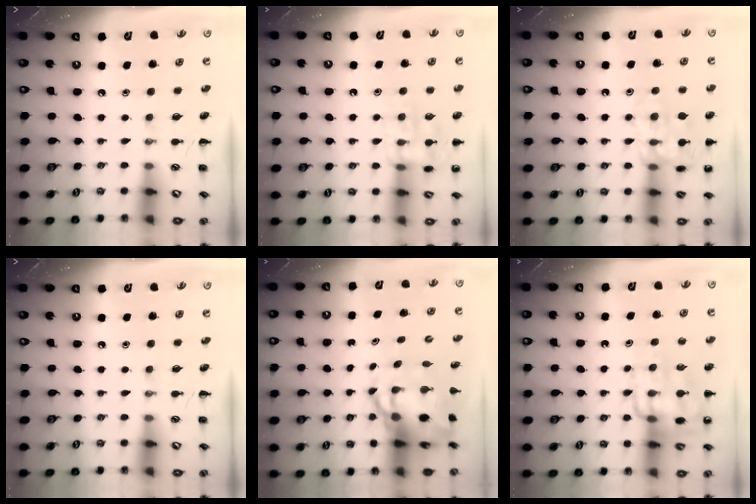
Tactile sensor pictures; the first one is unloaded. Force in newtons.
{"total": 12.3, "press": 12.3, "slide": 0.9}
{"total": 14.7, "press": 14.7, "slide": 1.1}
{"total": 0.0}
{"total": 8.2, "press": 7.9, "slide": 2.0}
{"total": 14.4, "press": 14.2, "slide": 2.4}